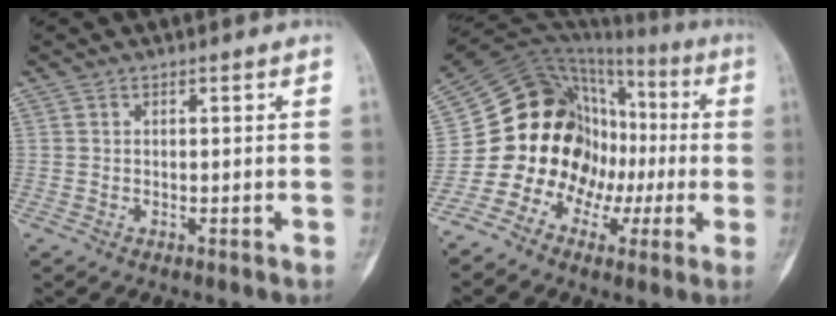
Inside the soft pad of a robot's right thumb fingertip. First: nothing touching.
{"total": 18.8, "force": [-3.8, 14.8, 11.1], "torque": [-0.137, 0.102, -0.061]}